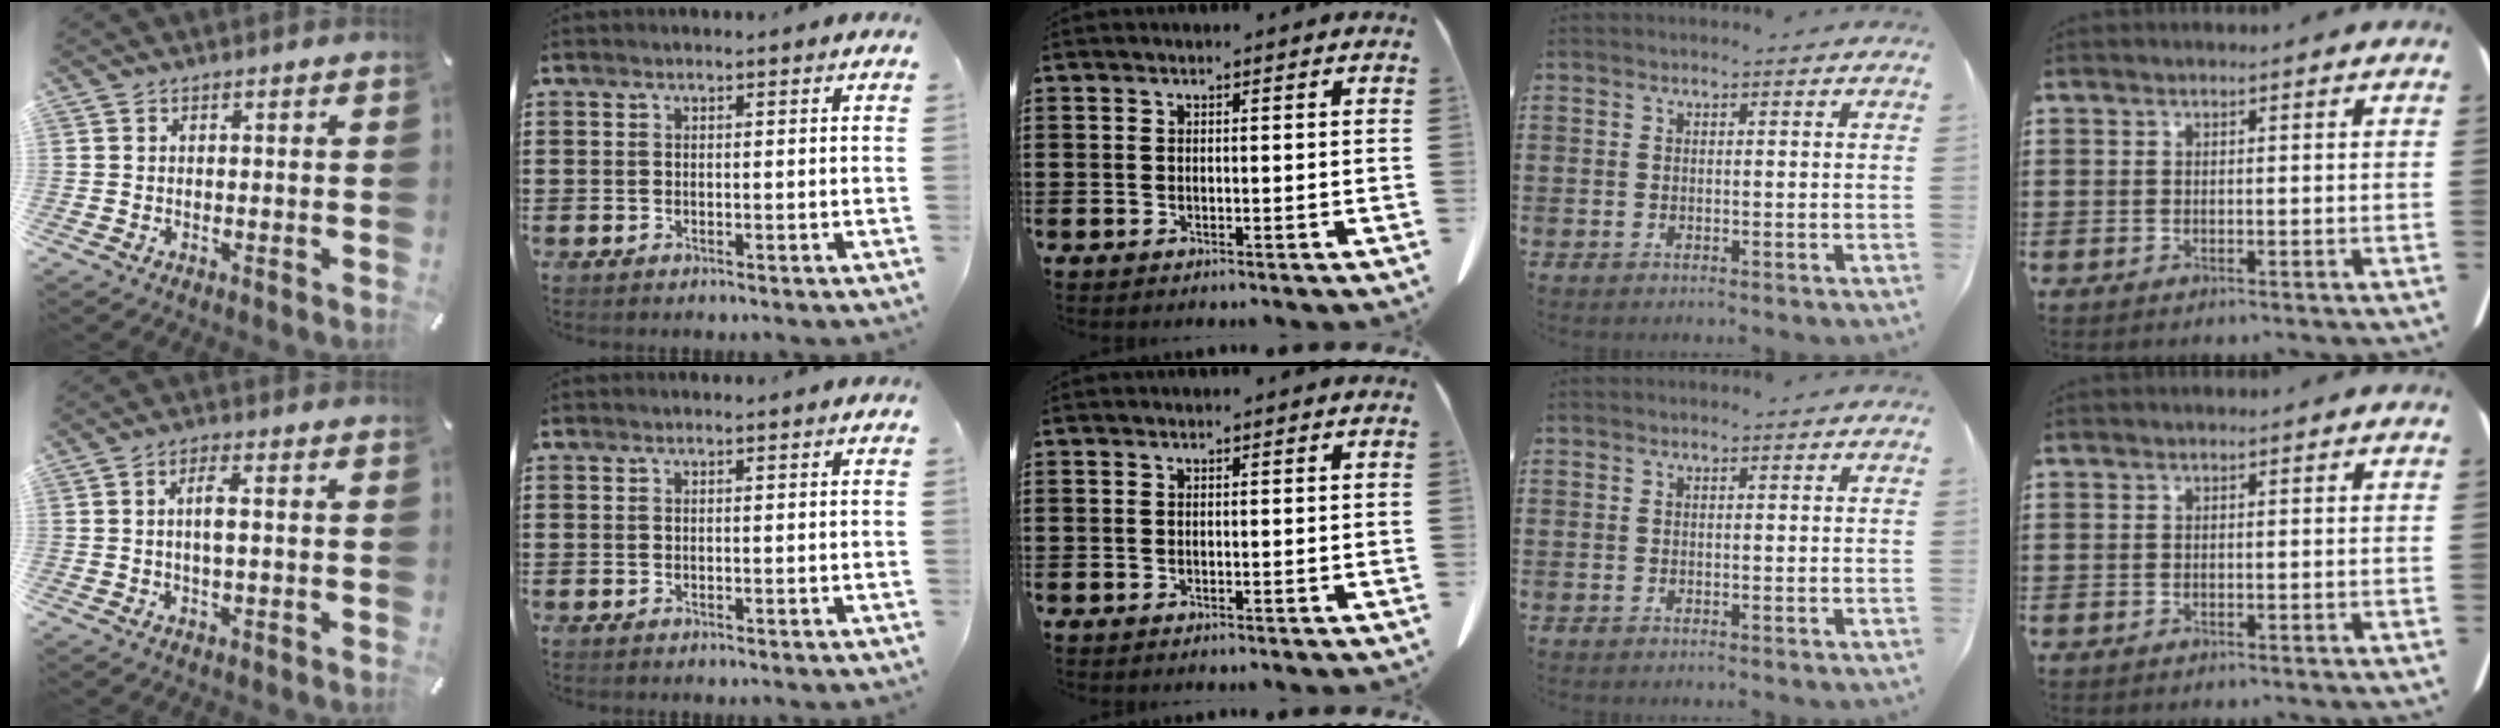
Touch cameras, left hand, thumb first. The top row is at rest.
{"thumb": {"total": 4.0, "force": [0.3, 1.1, 3.8], "torque": [-0.075, 0.004, 0.002]}}